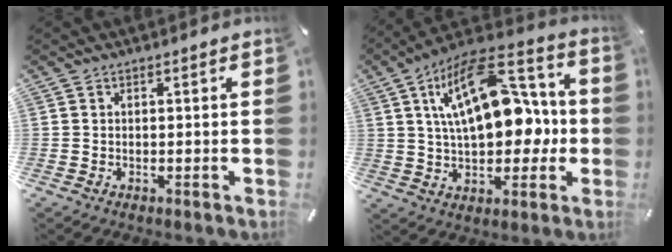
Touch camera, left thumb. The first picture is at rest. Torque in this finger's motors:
{"motor_torque": [2.57, 2.44, 1.67, -1.10, 0.51]}